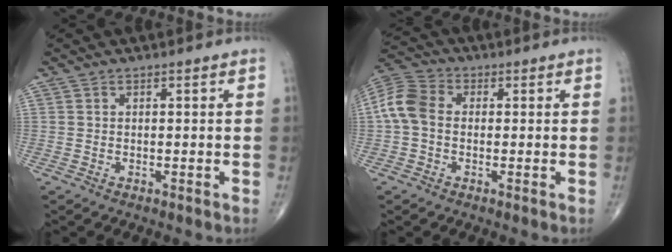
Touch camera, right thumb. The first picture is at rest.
{"total": 7.8, "force": [0.0, 5.7, 5.3], "torque": [-0.109, 0.023, -0.012]}